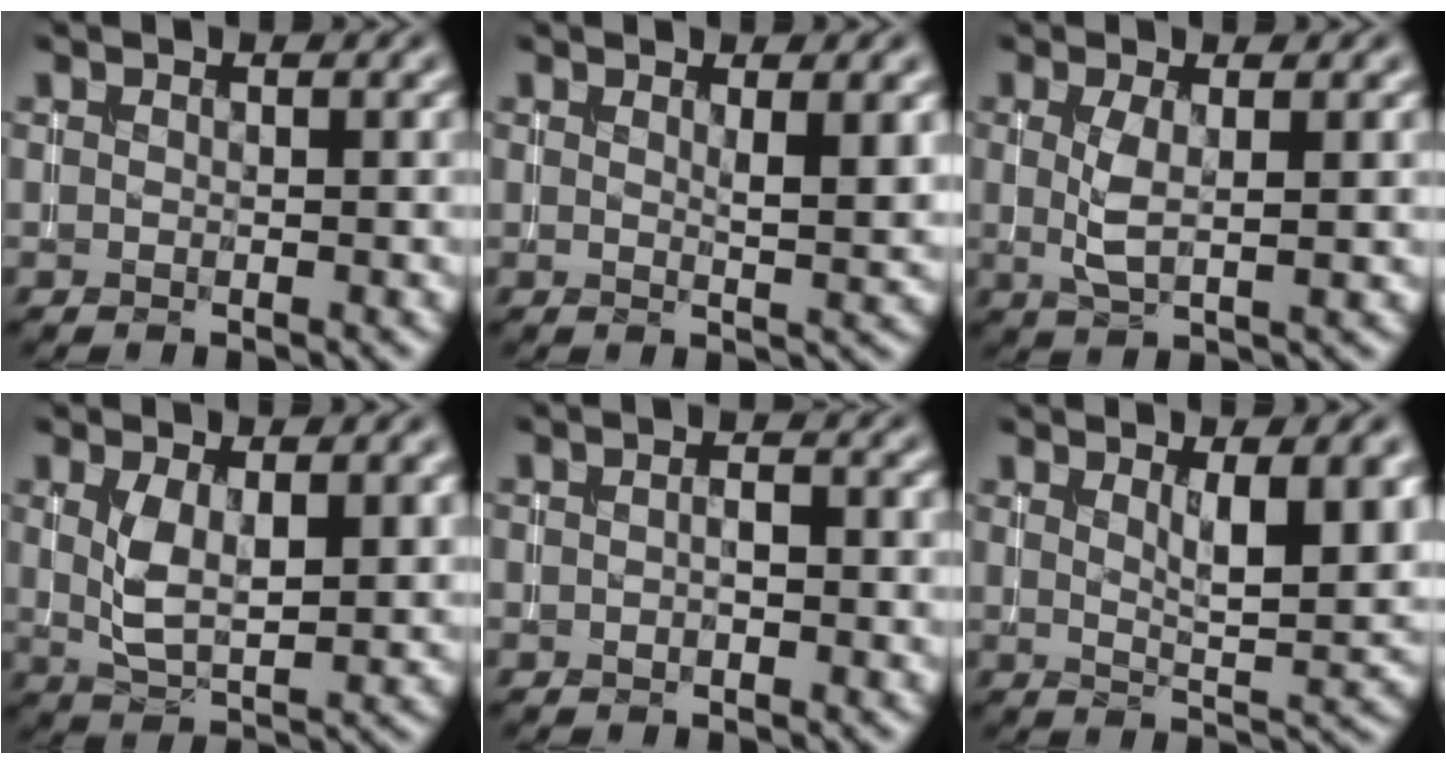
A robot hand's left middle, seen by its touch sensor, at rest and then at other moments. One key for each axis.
{"total": 2.7, "fx": 1.0, "fy": 0.6, "fz": 2.5, "tx": -0.029, "ty": -0.004, "tz": 0.015}
{"total": 3.0, "fx": 0.4, "fy": 0.9, "fz": 2.9, "tx": -0.064, "ty": -0.004, "tz": 0.008}
{"total": 4.8, "fx": 1.1, "fy": 2.1, "fz": 4.1, "tx": -0.087, "ty": -0.004, "tz": 0.027}
{"total": 1.7, "fx": -0.4, "fy": 0.6, "fz": 1.5, "tx": -0.024, "ty": 0.001, "tz": -0.009}
{"total": 6.2, "fx": 2.0, "fy": 1.8, "fz": 5.6, "tx": -0.074, "ty": -0.009, "tz": 0.036}